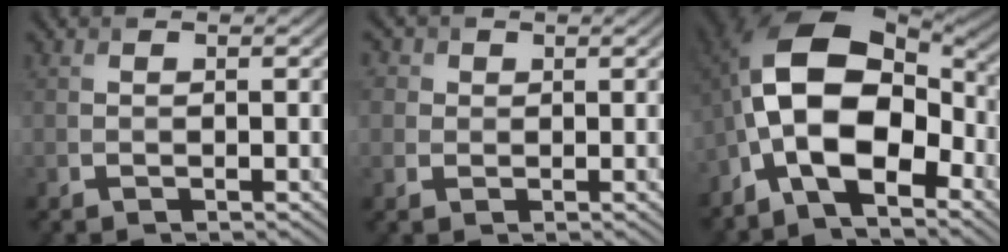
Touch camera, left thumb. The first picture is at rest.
{"total": 3.1, "force": [1.2, 2.7, 1.0], "torque": [-0.036, 0.001, 0.013]}
{"total": 15.1, "force": [-4.0, 8.2, 12.1], "torque": [-0.238, -0.006, -0.077]}